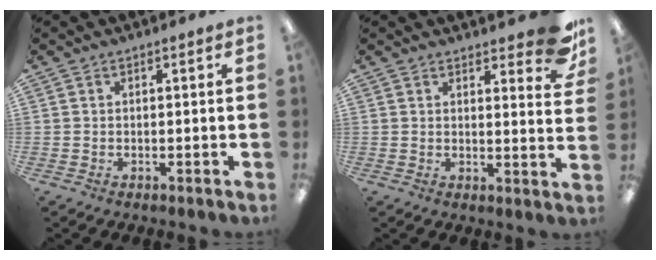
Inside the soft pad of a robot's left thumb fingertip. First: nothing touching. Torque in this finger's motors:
{"motor_torque": [1.01, 0.33, 0.55, -0.56, 0.02]}